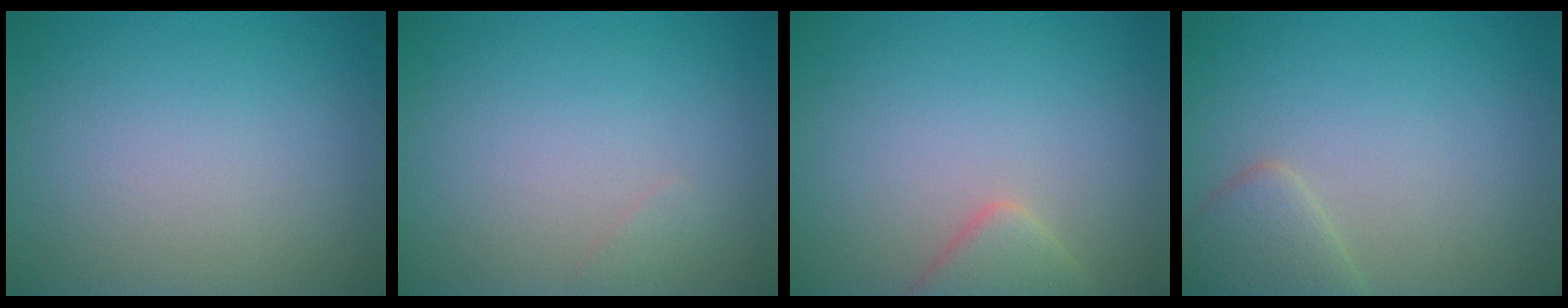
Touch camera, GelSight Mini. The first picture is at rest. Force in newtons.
{"total": 0.5, "press": 0.5, "slide": 0.1}
{"total": 2.5, "press": 2.5, "slide": 0.2}
{"total": 2.6, "press": 2.6, "slide": 0.1}